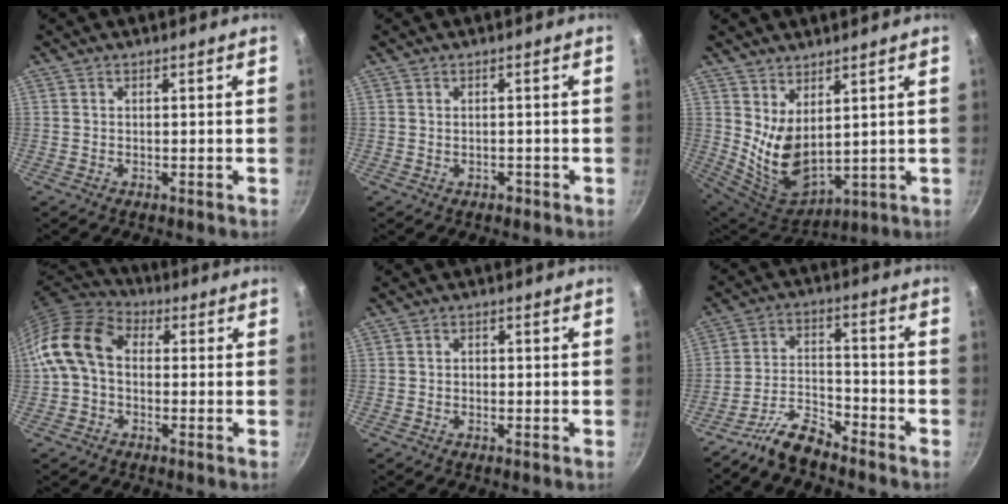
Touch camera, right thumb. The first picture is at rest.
{"total": 0.8, "force": [-0.4, 0.6, 0.3], "torque": [-0.003, 0.005, -0.001]}
{"total": 10.0, "force": [3.9, 5.5, 7.5], "torque": [-0.121, -0.054, 0.093]}
{"total": 11.8, "force": [0.3, 8.6, 8.0], "torque": [-0.130, 0.031, -0.016]}
{"total": 1.1, "force": [-0.2, 0.9, 0.5], "torque": [-0.008, 0.004, -0.005]}
{"total": 7.3, "force": [-6.4, 1.9, 2.8], "torque": [-0.056, 0.059, -0.139]}